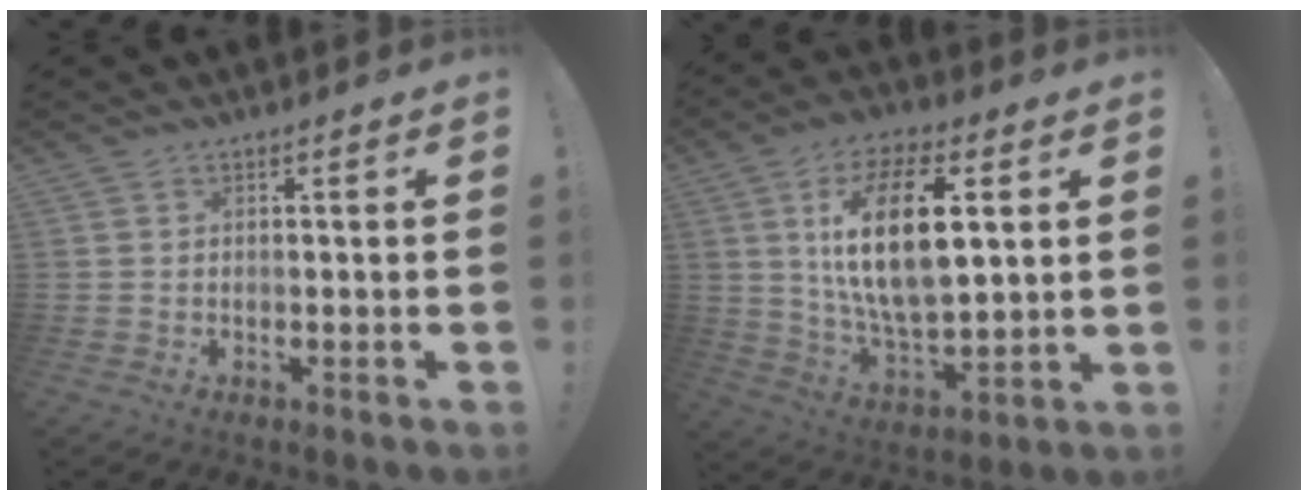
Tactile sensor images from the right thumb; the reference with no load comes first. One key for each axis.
{"total": 20.1, "fx": 5.3, "fy": 9.2, "fz": 17.0, "tx": -0.321, "ty": -0.008, "tz": 0.077}